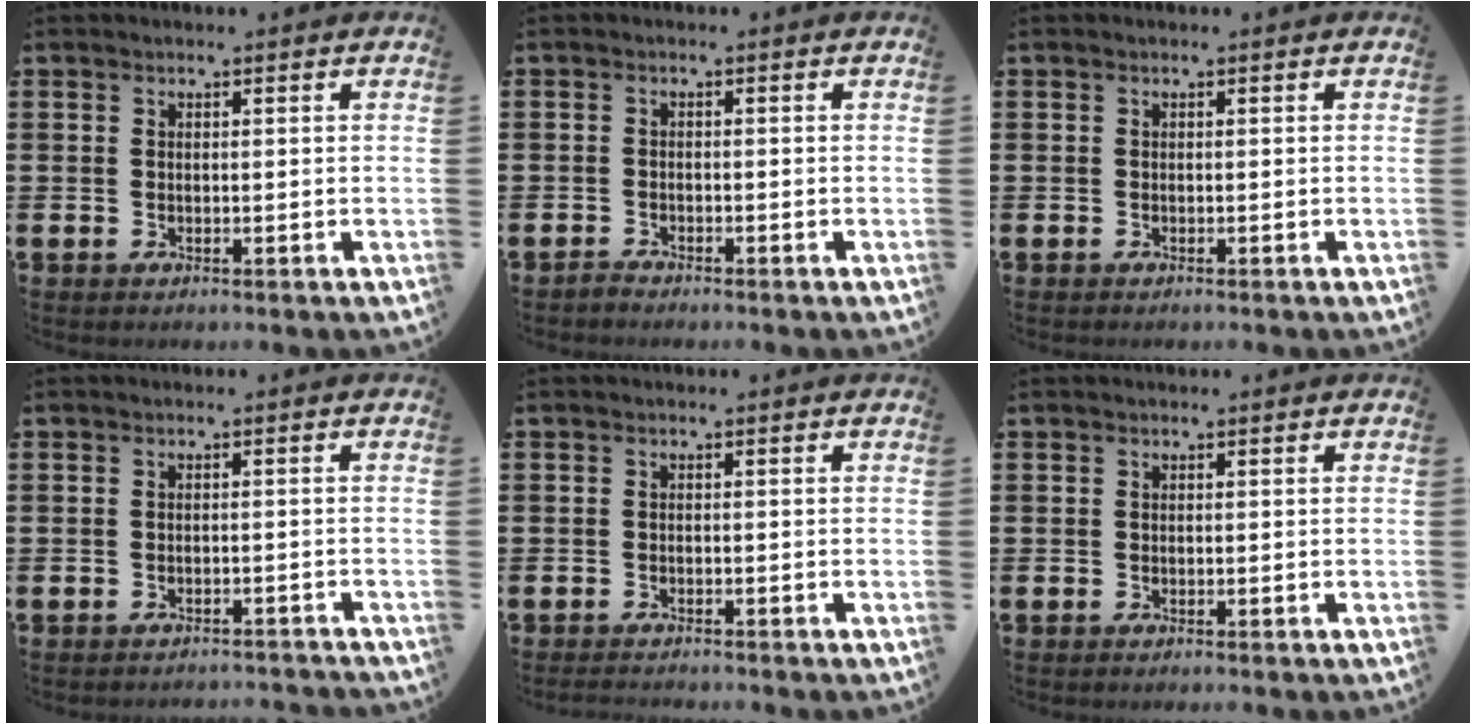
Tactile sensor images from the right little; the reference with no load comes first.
{"total": 0.9, "force": [-0.9, 0.1, 0.0], "torque": [-0.002, -0.001, -0.019]}
{"total": 0.0}
{"total": 1.1, "force": [-1.1, -0.1, -0.1], "torque": [-0.002, 0.004, -0.024]}
{"total": 0.9, "force": [-0.9, 0.0, 0.1], "torque": [-0.004, -0.002, -0.017]}
{"total": 0.0}